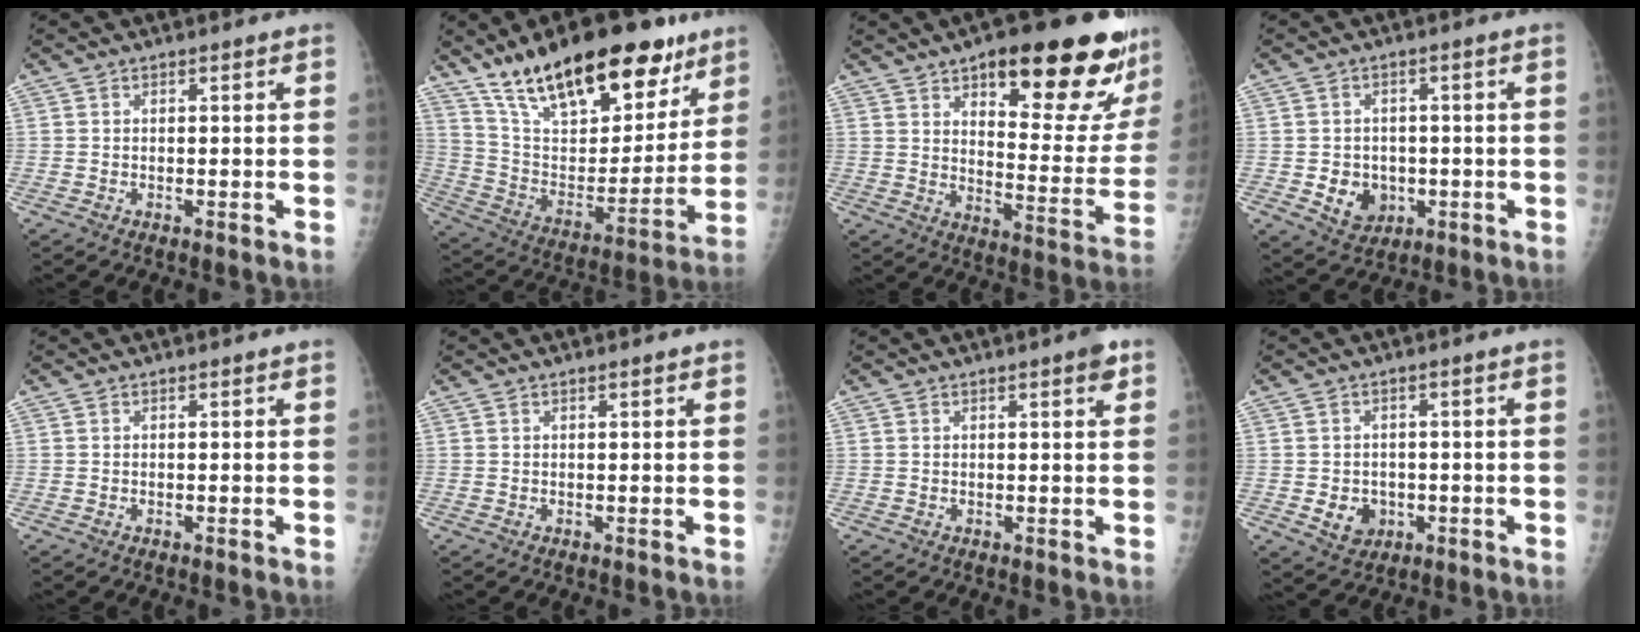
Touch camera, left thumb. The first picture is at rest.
{"total": 28.0, "force": [18.6, 11.5, 17.5], "torque": [-0.242, -0.052, 0.308]}
{"total": 24.7, "force": [14.5, 8.1, 18.3], "torque": [-0.197, -0.058, 0.203]}
{"total": 6.6, "force": [-1.4, 5.5, 3.3], "torque": [-0.024, 0.005, -0.010]}
{"total": 0.0}
{"total": 0.6, "force": [0.4, 0.1, 0.4], "torque": [-0.006, 0.000, 0.005]}
{"total": 2.3, "force": [1.2, 0.4, 1.9], "torque": [-0.024, -0.003, 0.013]}
{"total": 5.0, "force": [-1.2, 4.2, 2.4], "torque": [-0.020, 0.005, -0.008]}